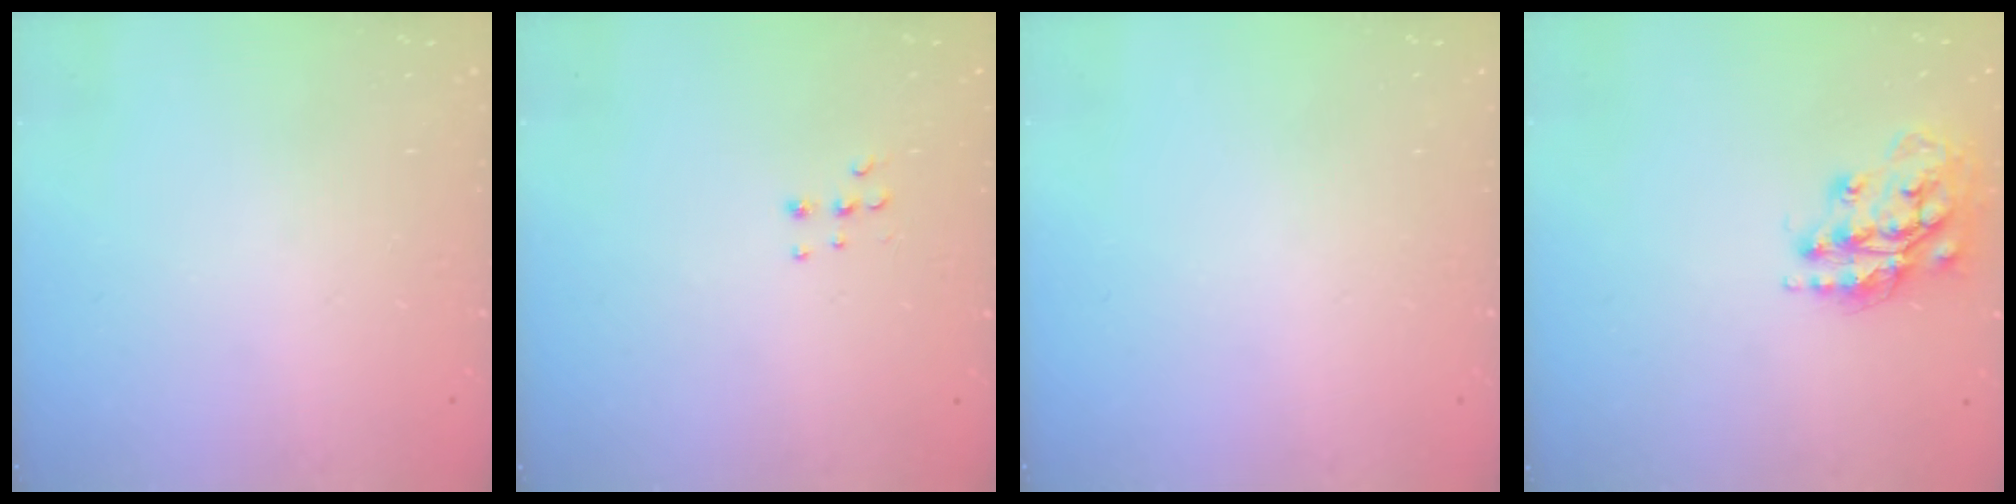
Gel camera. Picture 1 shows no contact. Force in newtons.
{"total": 5.3, "press": 5.2, "slide": 0.5}
{"total": 0.0}
{"total": 15.4, "press": 15.3, "slide": 1.1}